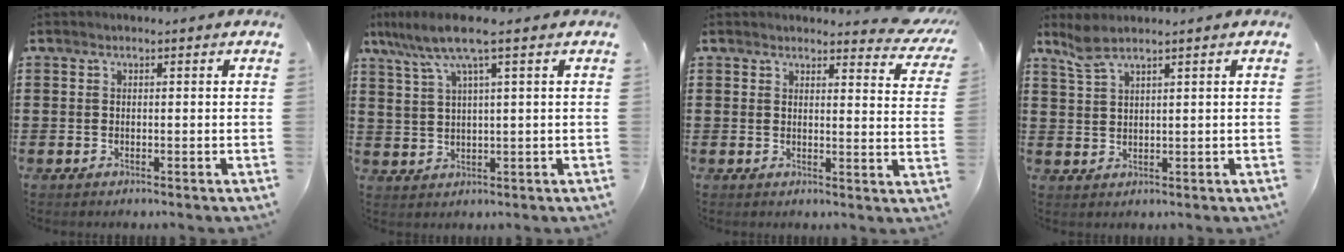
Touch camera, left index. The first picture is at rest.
{"total": 7.0, "force": [3.6, 0.7, 5.9], "torque": [-0.131, -0.005, 0.059]}
{"total": 3.5, "force": [3.3, 0.5, 1.1], "torque": [-0.018, -0.015, 0.059]}
{"total": 2.9, "force": [2.2, 0.3, 1.8], "torque": [-0.040, 0.002, 0.042]}